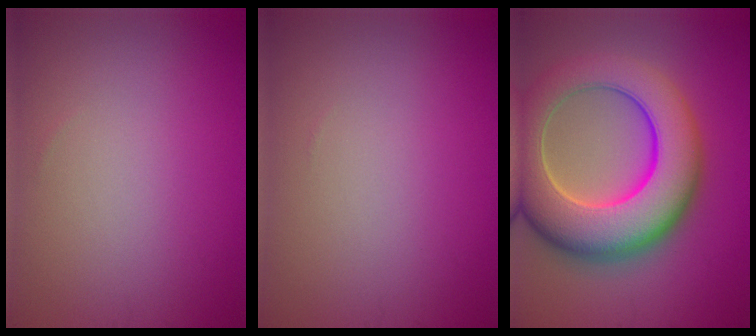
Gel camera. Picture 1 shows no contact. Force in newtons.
{"total": 0.0}
{"total": 11.9, "press": 11.9, "slide": 0.3}